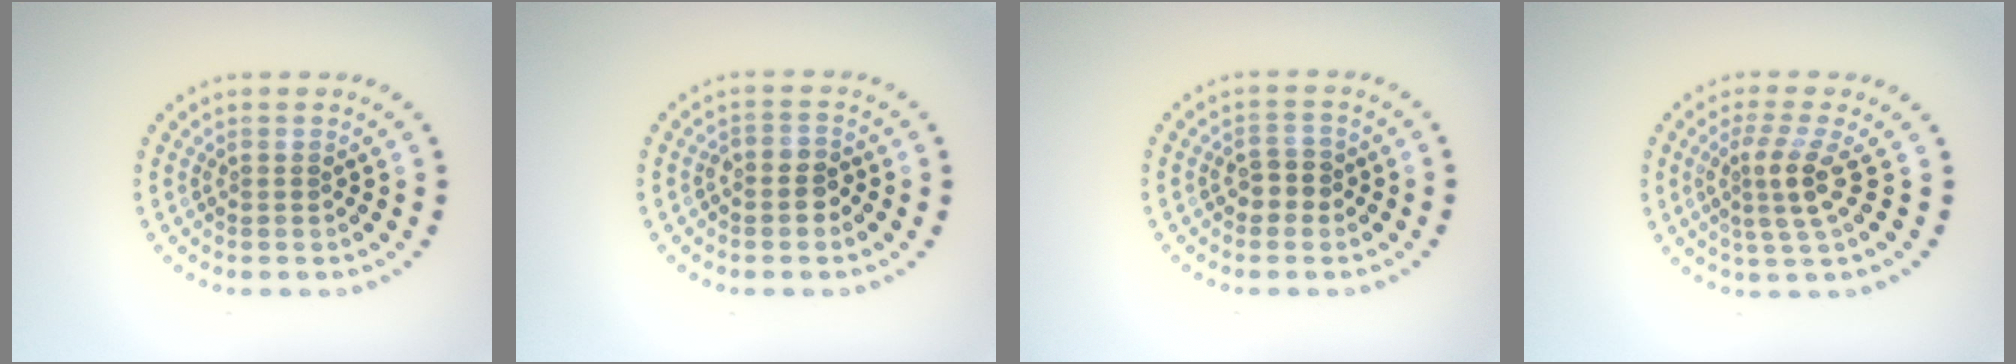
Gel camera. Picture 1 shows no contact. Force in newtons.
{"total": 1.9, "press": 1.7, "slide": 0.8}
{"total": 1.9, "press": 1.8, "slide": 0.5}
{"total": 3.1, "press": 2.3, "slide": 2.0}